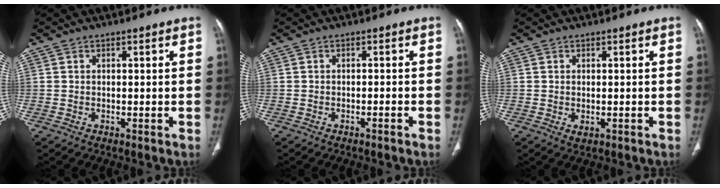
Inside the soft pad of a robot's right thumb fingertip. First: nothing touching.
{"total": 1.2, "force": [-1.0, -0.1, 0.7], "torque": [-0.020, 0.011, -0.009]}
{"total": 1.5, "force": [-0.4, 0.7, 1.2], "torque": [-0.022, -0.003, -0.001]}